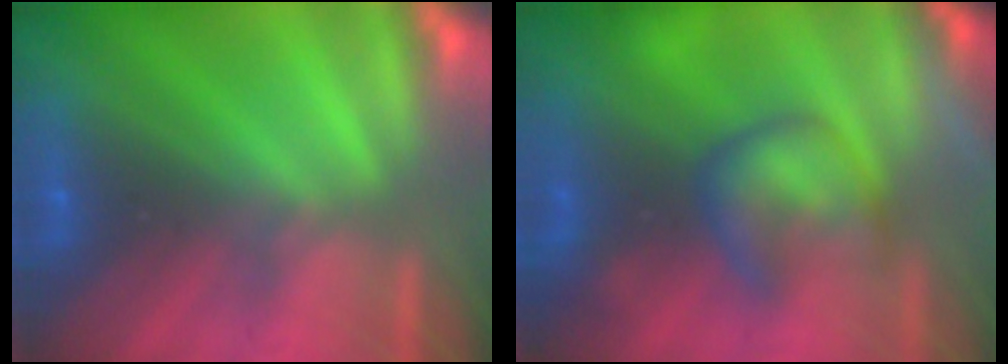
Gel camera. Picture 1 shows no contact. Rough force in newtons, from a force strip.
{"total": 13.7}